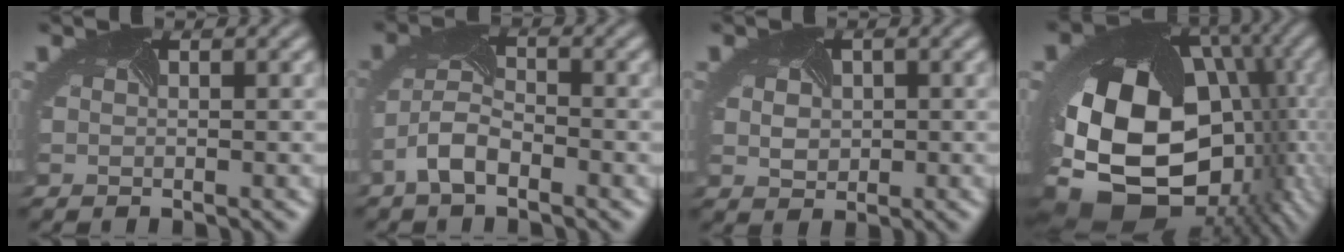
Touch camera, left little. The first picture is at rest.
{"total": 4.0, "force": [-2.5, 1.7, 2.7], "torque": [-0.061, 0.003, -0.056]}
{"total": 1.9, "force": [0.1, 1.7, 0.9], "torque": [-0.020, 0.003, 0.008]}
{"total": 18.7, "force": [-4.9, 13.6, 11.9], "torque": [-0.225, -0.035, -0.064]}